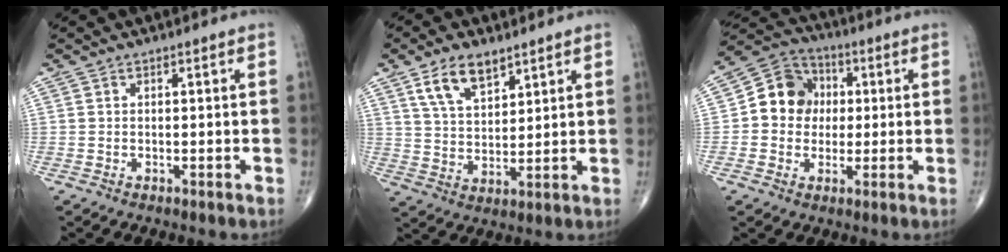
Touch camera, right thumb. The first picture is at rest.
{"total": 8.6, "force": [5.3, 4.2, 5.3], "torque": [-0.081, -0.027, 0.105]}
{"total": 10.3, "force": [0.7, 9.3, 4.4], "torque": [-0.034, 0.018, 0.001]}